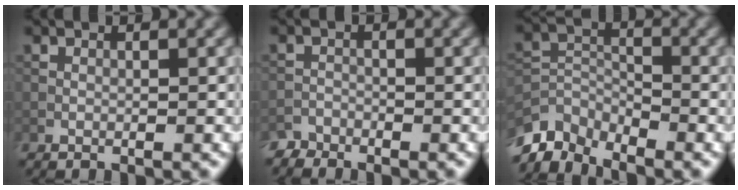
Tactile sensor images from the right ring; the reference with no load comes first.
{"total": 1.5, "force": [-1.5, 0.4, -0.1], "torque": [-0.002, 0.003, -0.031]}
{"total": 4.8, "force": [-4.4, 1.7, 1.1], "torque": [-0.019, -0.008, -0.096]}